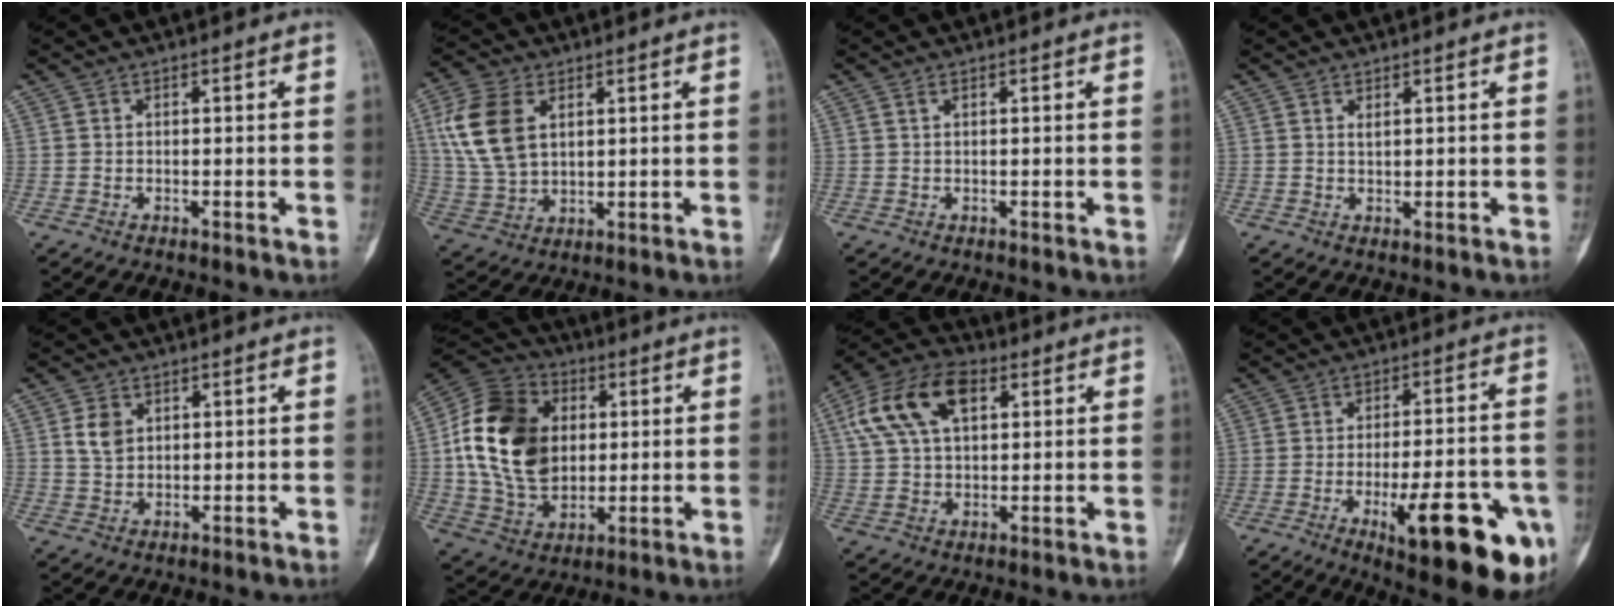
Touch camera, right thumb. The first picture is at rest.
{"total": 12.1, "force": [3.7, 7.8, 8.4], "torque": [-0.165, -0.004, 0.079]}
{"total": 0.6, "force": [0.4, 0.2, 0.5], "torque": [-0.011, 0.004, 0.006]}
{"total": 1.0, "force": [0.6, 0.3, 0.7], "torque": [-0.010, -0.005, 0.012]}
{"total": 4.2, "force": [1.4, 3.2, 2.4], "torque": [-0.030, -0.006, 0.028]}
{"total": 21.3, "force": [2.7, 15.6, 14.4], "torque": [-0.253, 0.001, 0.053]}
{"total": 14.6, "force": [5.2, 8.5, 10.6], "torque": [-0.195, 0.014, 0.092]}
{"total": 21.5, "force": [-8.5, 6.6, 18.6], "torque": [-0.200, 0.016, -0.102]}